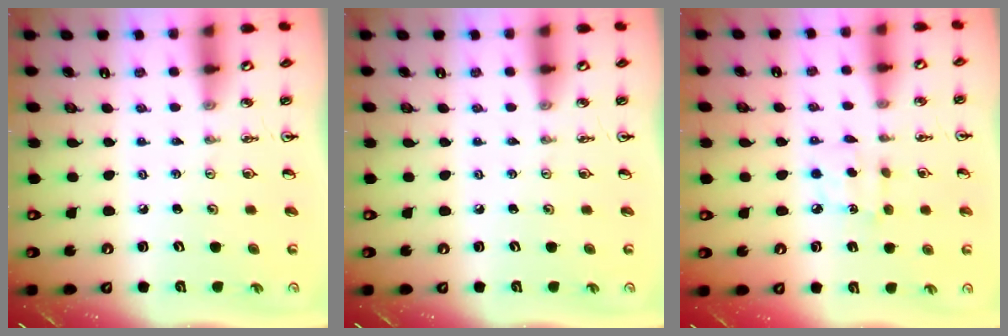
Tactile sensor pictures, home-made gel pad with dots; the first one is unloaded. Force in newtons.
{"total": 0.0}
{"total": 7.5, "press": 7.5, "slide": 0.6}